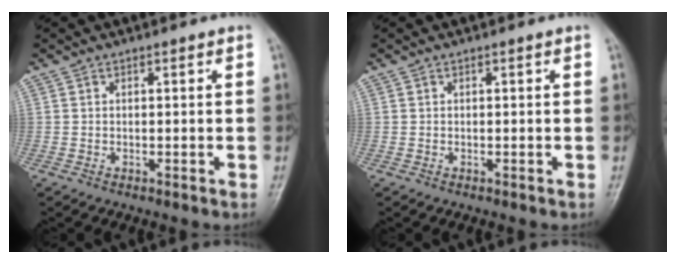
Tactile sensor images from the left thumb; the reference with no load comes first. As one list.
[{"total": 0.0}]